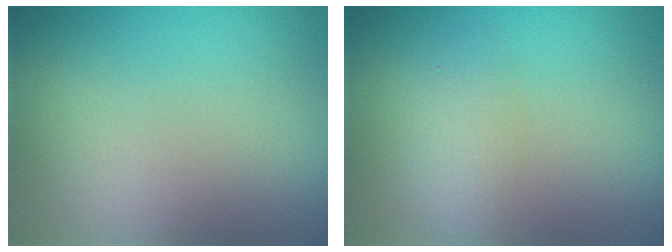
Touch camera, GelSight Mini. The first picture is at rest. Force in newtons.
{"total": 2.1, "press": 2.1, "slide": 0.1}